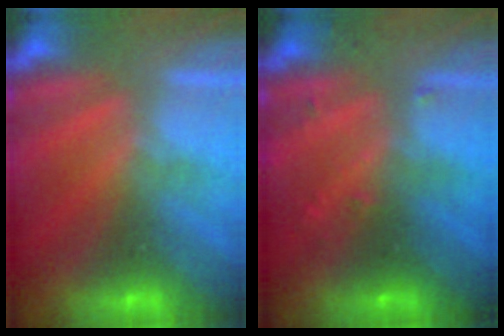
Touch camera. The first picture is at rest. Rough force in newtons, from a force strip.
{"total": 2.9}